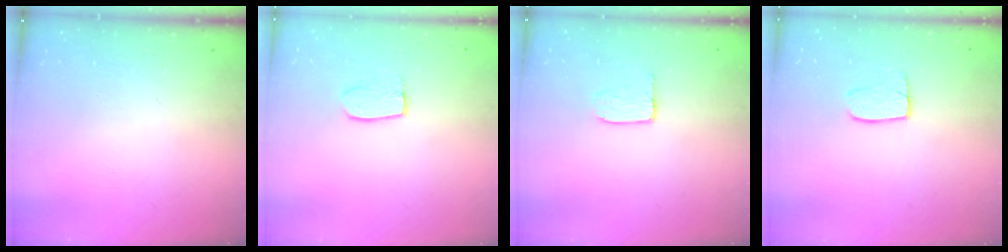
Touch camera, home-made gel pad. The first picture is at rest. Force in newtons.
{"total": 6.0, "press": 6.0, "slide": 0.3}
{"total": 3.9, "press": 3.9, "slide": 0.1}
{"total": 5.9, "press": 5.9, "slide": 0.3}